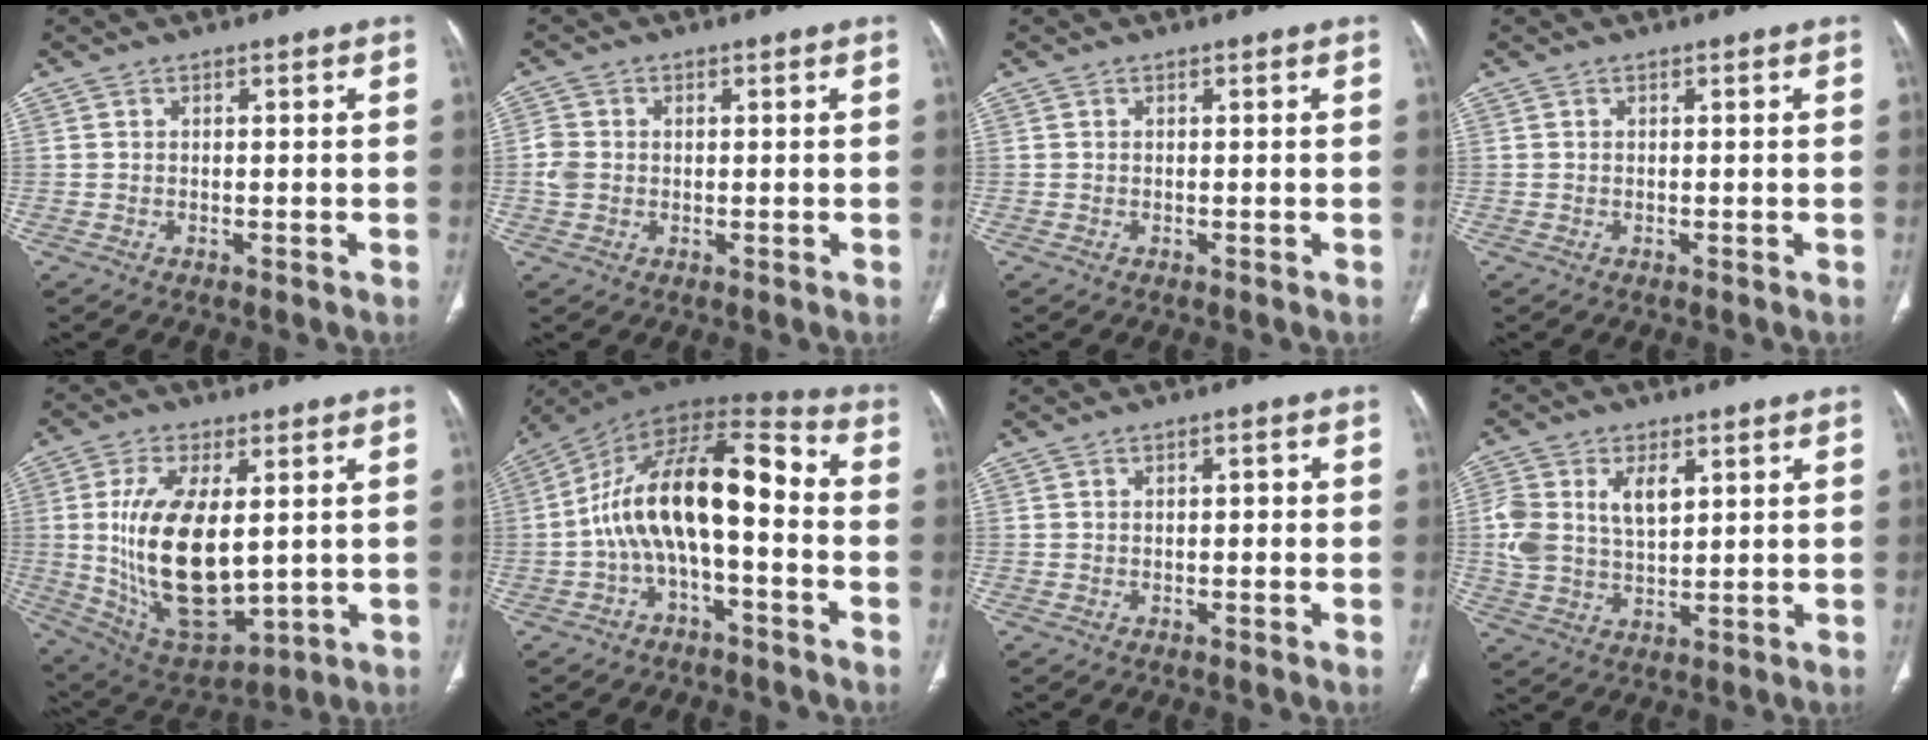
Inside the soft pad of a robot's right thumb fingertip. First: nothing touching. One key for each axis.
{"total": 3.1, "fx": -0.1, "fy": 2.6, "fz": 1.8, "tx": -0.043, "ty": 0.004, "tz": -0.003}
{"total": 0.0}
{"total": 0.0}
{"total": 20.0, "fx": 1.1, "fy": 9.8, "fz": 17.4, "tx": -0.316, "ty": -0.022, "tz": 0.043}
{"total": 16.9, "fx": -2.3, "fy": 7.5, "fz": 14.9, "tx": -0.249, "ty": 0.075, "tz": -0.045}
{"total": 1.4, "fx": 0.0, "fy": 0.7, "fz": 1.2, "tx": -0.008, "ty": 0.002, "tz": -0.003}
{"total": 10.3, "fx": 2.9, "fy": 6.0, "fz": 7.8, "tx": -0.153, "ty": 0.002, "tz": 0.061}